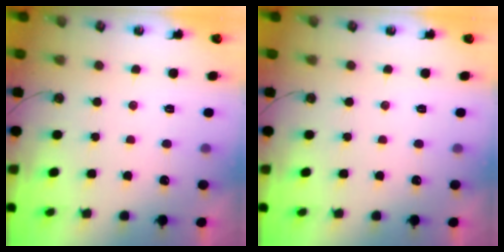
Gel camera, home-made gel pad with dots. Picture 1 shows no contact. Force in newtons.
{"total": 0.0}